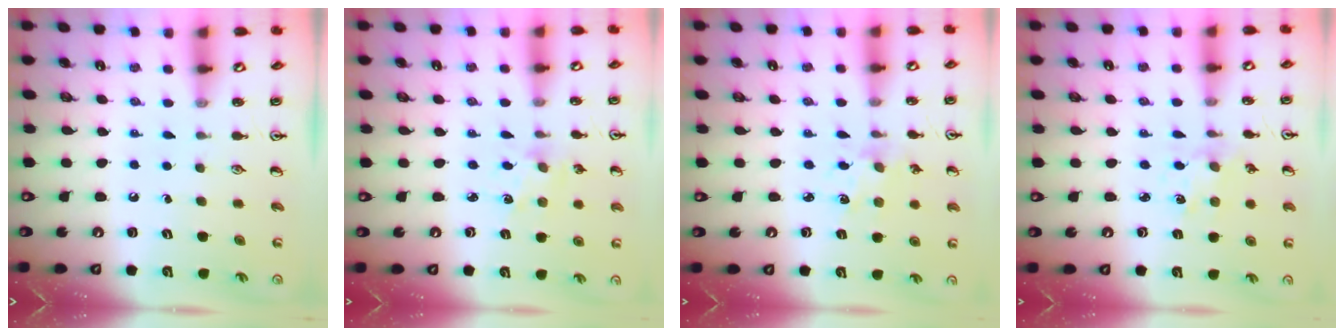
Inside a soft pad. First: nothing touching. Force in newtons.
{"total": 1.8, "press": 1.7, "slide": 0.3}
{"total": 2.5, "press": 2.5, "slide": 0.4}
{"total": 2.0, "press": 1.9, "slide": 0.4}